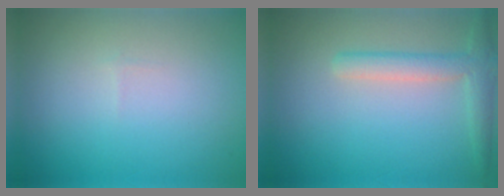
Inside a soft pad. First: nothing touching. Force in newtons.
{"total": 3.0, "press": 3.0, "slide": 0.1}